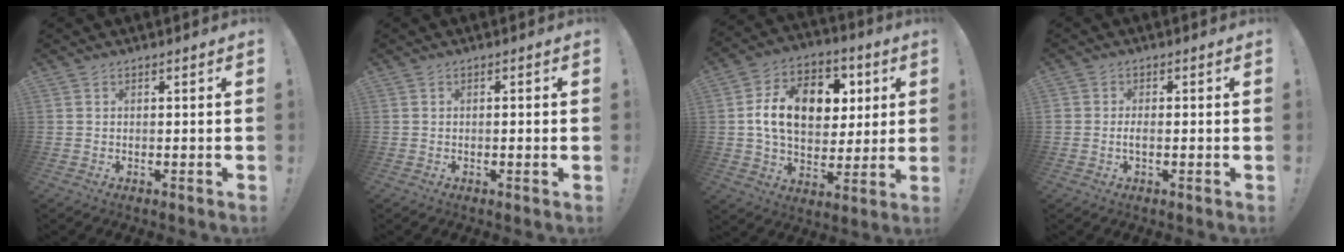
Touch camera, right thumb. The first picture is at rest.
{"total": 1.3, "force": [-0.4, -0.1, 1.3], "torque": [-0.021, -0.001, -0.007]}
{"total": 17.9, "force": [3.9, 12.7, 12.1], "torque": [-0.178, 0.000, 0.075]}
{"total": 1.5, "force": [-0.7, 0.7, 1.1], "torque": [-0.024, 0.006, -0.012]}